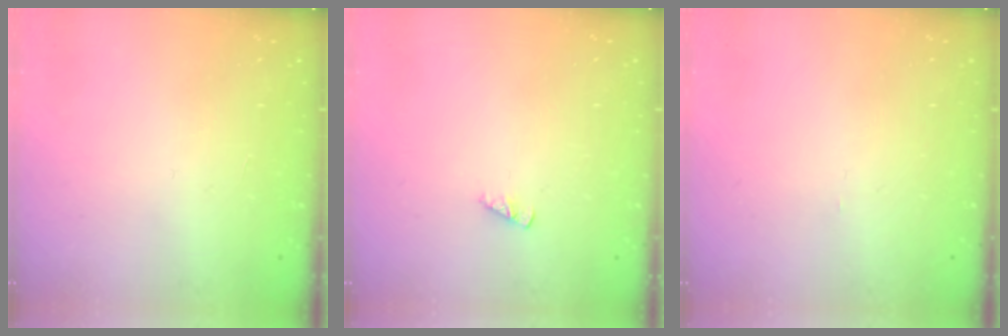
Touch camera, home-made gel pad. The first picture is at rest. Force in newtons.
{"total": 1.3, "press": 1.3, "slide": 0.2}
{"total": 0.0}